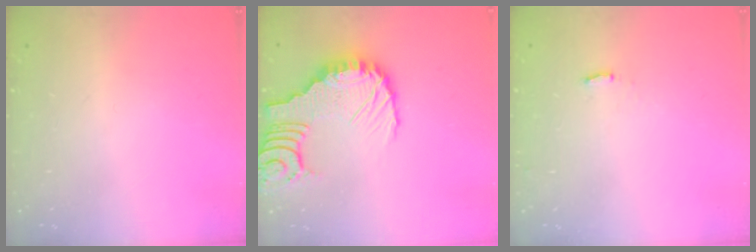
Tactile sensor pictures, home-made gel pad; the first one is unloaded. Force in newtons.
{"total": 11.8, "press": 11.7, "slide": 1.4}
{"total": 2.1, "press": 2.0, "slide": 0.4}